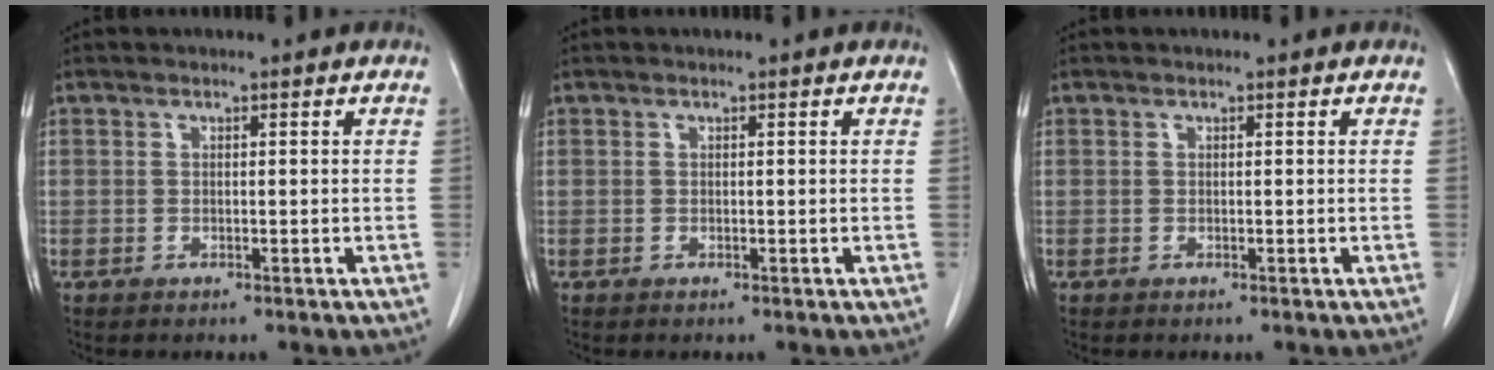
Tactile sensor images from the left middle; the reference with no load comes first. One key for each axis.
{"total": 0.0}
{"total": 0.0}